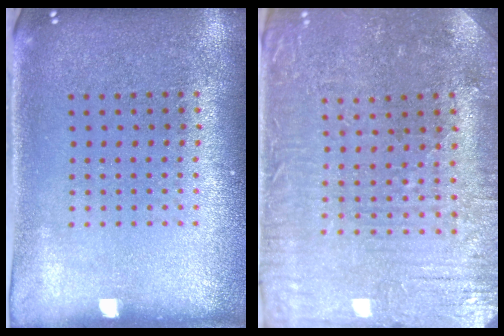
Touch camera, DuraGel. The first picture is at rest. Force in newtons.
{"total": 1.3, "press": 1.3, "slide": 0.4}